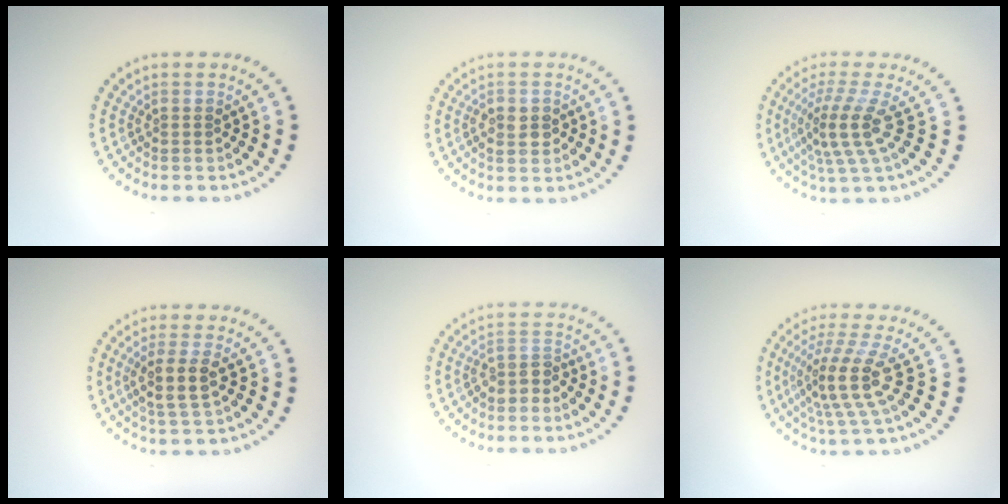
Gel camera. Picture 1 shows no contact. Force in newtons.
{"total": 2.2, "press": 2.2, "slide": 0.3}
{"total": 3.8, "press": 2.7, "slide": 2.7}
{"total": 2.9, "press": 2.6, "slide": 1.4}
{"total": 1.8, "press": 1.6, "slide": 1.0}
{"total": 4.6, "press": 3.4, "slide": 3.1}